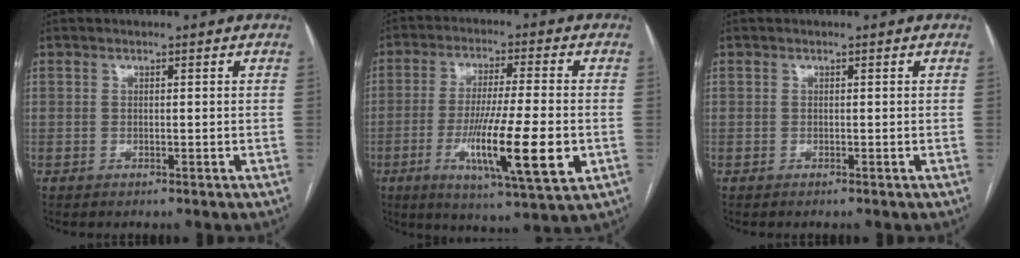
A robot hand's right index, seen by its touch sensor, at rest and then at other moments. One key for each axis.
{"total": 15.0, "fx": -4.0, "fy": 0.9, "fz": 14.5, "tx": -0.255, "ty": -0.027, "tz": -0.066}
{"total": 0.0}